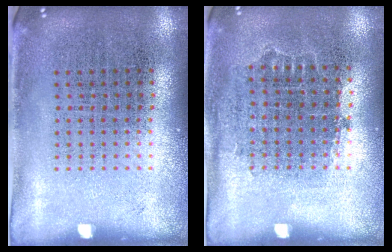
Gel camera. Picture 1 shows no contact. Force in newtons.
{"total": 0.8, "press": 0.7, "slide": 0.3}